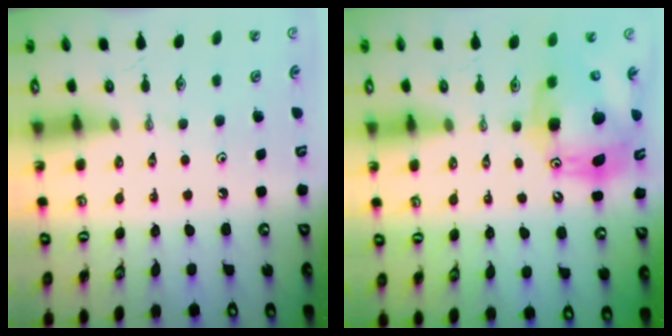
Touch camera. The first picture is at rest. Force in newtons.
{"total": 16.5, "press": 16.3, "slide": 2.7}